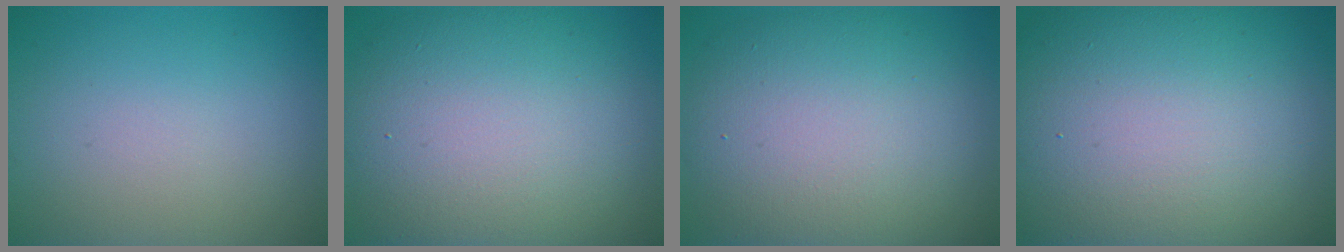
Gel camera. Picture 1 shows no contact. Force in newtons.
{"total": 13.7, "press": 13.7, "slide": 0.7}
{"total": 12.0, "press": 12.0, "slide": 0.5}
{"total": 20.3, "press": 20.3, "slide": 1.1}